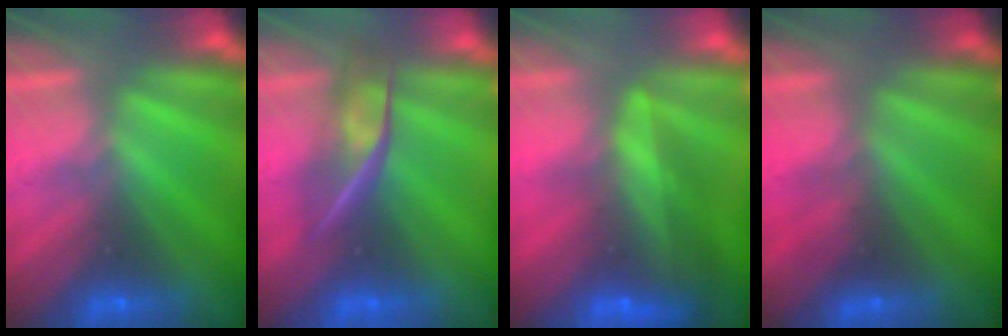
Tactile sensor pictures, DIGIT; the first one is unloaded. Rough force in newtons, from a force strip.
{"total": 2.3}
{"total": 6.9}
{"total": 2.2}